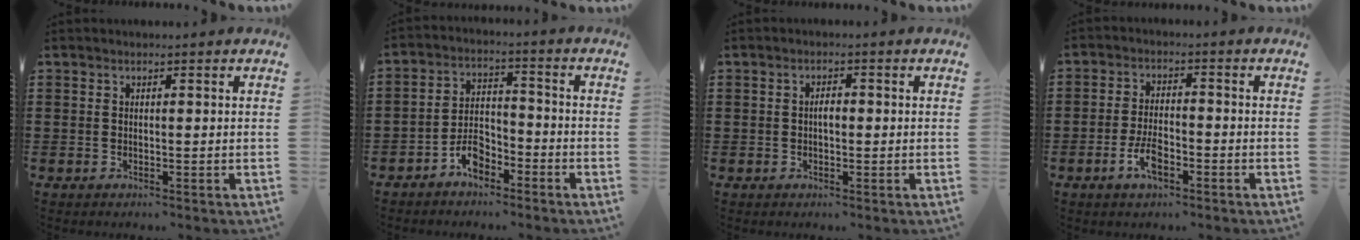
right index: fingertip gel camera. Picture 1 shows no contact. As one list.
[{"total": 5.2, "force": [-3.5, 2.7, 2.7], "torque": [-0.058, 0.010, -0.070]}, {"total": 1.6, "force": [-0.1, 0.7, 1.4], "torque": [-0.027, 0.003, -0.002]}, {"total": 5.0, "force": [-2.3, 2.2, 3.8], "torque": [-0.091, -0.001, -0.049]}]